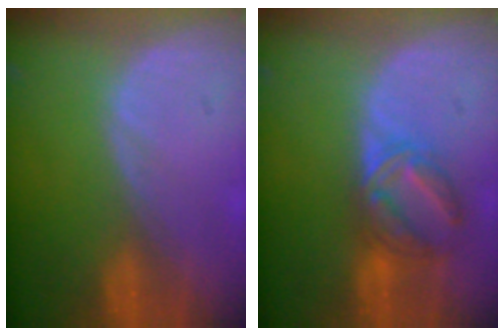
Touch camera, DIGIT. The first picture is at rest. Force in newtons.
{"total": 6.5, "press": 6.2, "slide": 1.9}